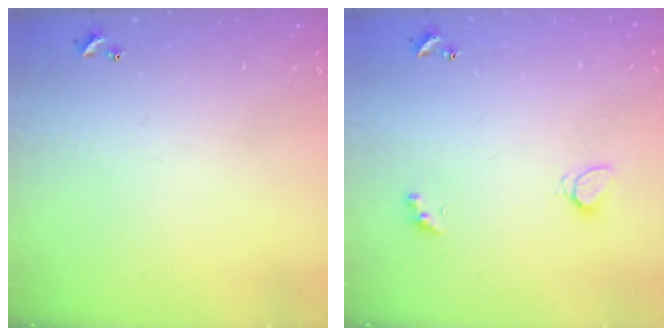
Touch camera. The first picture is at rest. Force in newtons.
{"total": 2.1, "press": 2.0, "slide": 0.4}